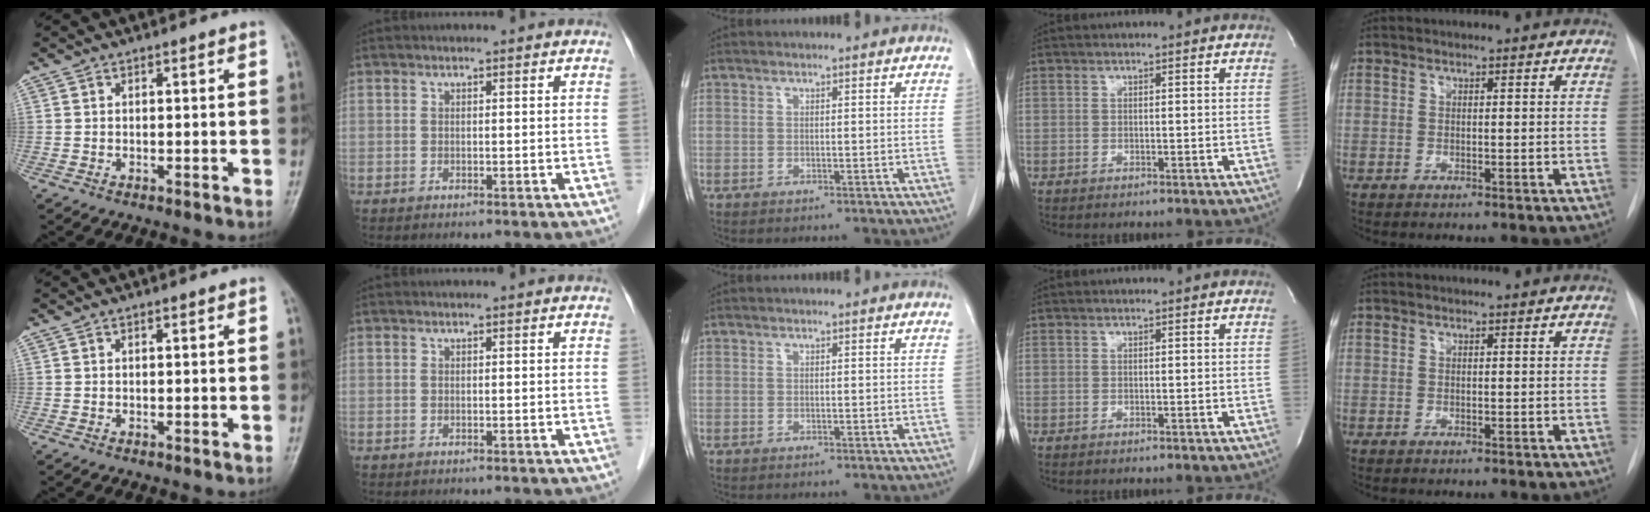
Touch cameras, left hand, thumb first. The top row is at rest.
{}